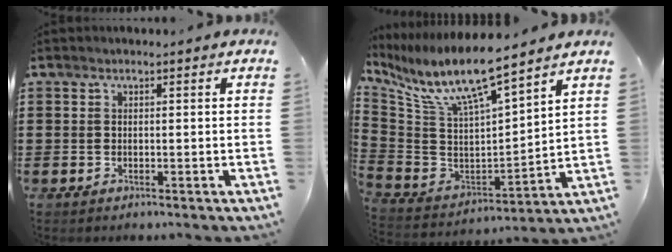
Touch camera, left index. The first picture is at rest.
{"total": 10.0, "force": [7.5, 1.2, 6.6], "torque": [-0.158, -0.054, 0.124]}